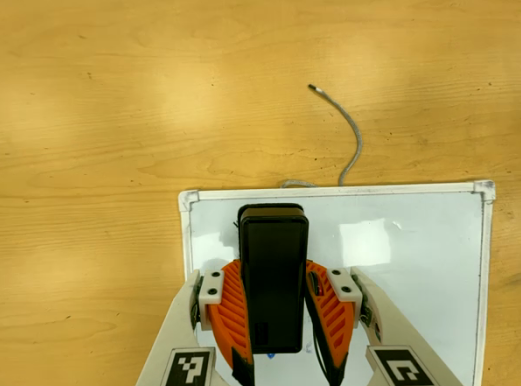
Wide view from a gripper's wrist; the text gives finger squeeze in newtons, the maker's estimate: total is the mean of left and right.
{"total": 7.1, "left": 6.1, "right": 8.0}